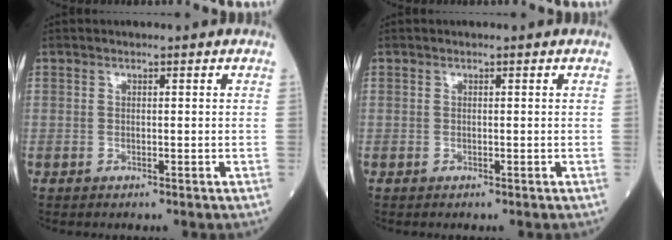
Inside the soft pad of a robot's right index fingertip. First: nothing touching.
{"total": 0.0}